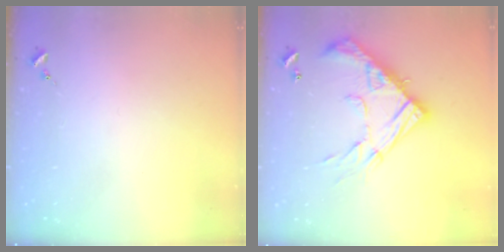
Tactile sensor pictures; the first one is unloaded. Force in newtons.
{"total": 20.3, "press": 20.3, "slide": 1.7}